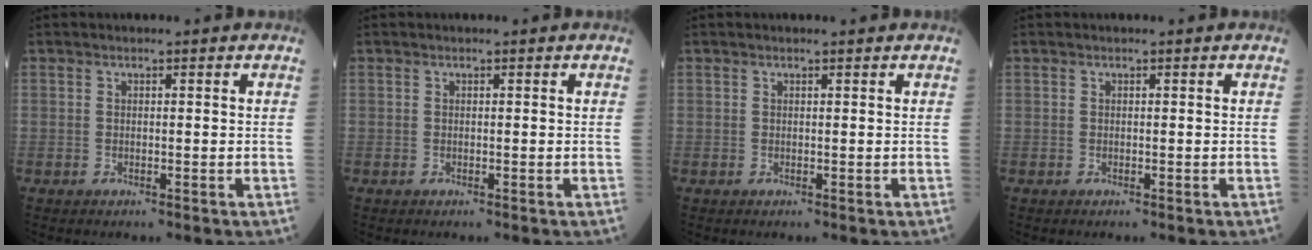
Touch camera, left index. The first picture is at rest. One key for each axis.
{"total": 0.0}
{"total": 0.5, "fx": 0.4, "fy": 0.0, "fz": 0.3, "tx": -0.009, "ty": 0.002, "tz": 0.007}
{"total": 0.0}